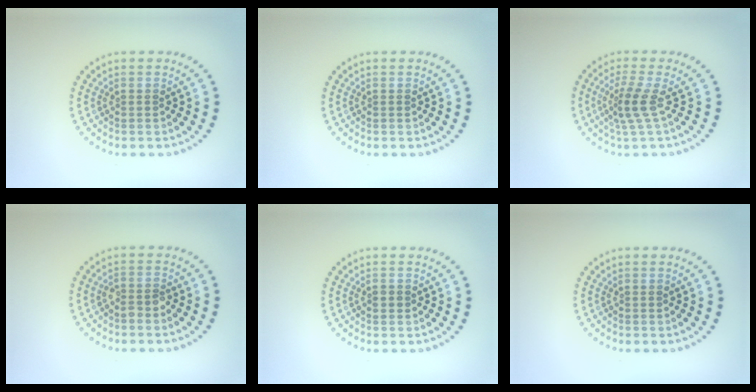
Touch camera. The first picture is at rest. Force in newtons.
{"total": 0.0}
{"total": 2.5, "press": 1.8, "slide": 1.7}
{"total": 1.4, "press": 1.3, "slide": 0.7}
{"total": 0.9, "press": 0.9, "slide": 0.2}
{"total": 0.0}